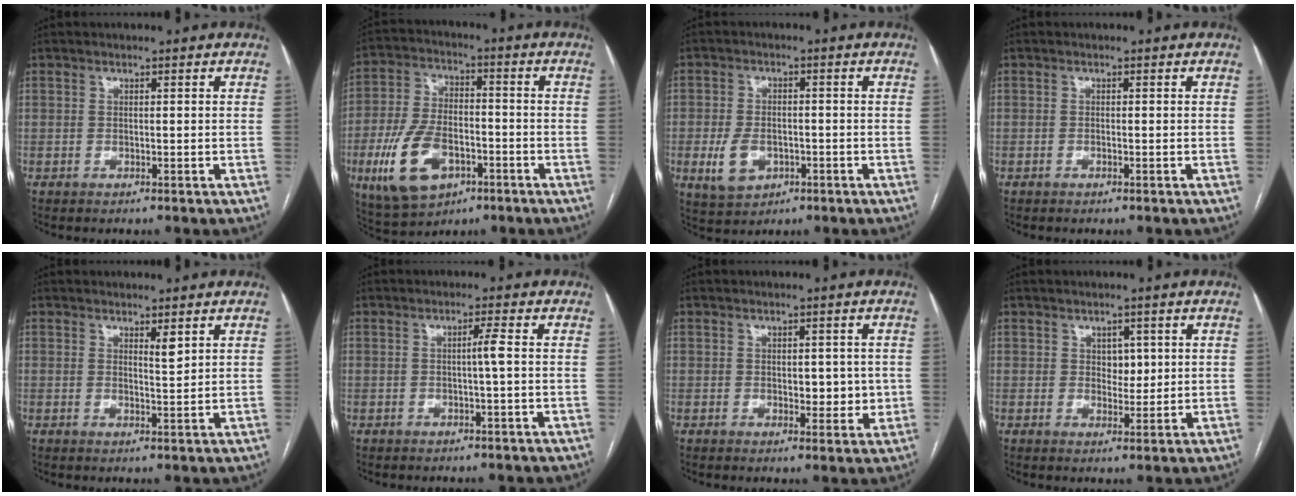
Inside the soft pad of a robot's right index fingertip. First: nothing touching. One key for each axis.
{"total": 13.5, "fx": -5.4, "fy": 7.5, "fz": 9.9, "tx": -0.212, "ty": 0.002, "tz": -0.089}
{"total": 6.0, "fx": -2.0, "fy": 4.2, "fz": 3.9, "tx": -0.079, "ty": 0.001, "tz": -0.024}
{"total": 0.0}
{"total": 2.0, "fx": 1.3, "fy": 0.2, "fz": 1.5, "tx": -0.029, "ty": -0.009, "tz": 0.024}
{"total": 2.0, "fx": -0.1, "fy": -0.5, "fz": 1.9, "tx": -0.033, "ty": 0.000, "tz": -0.001}
{"total": 4.3, "fx": 0.1, "fy": 2.5, "fz": 3.5, "tx": -0.039, "ty": 0.002, "tz": 0.008}
{"total": 2.8, "fx": 0.8, "fy": 1.9, "fz": 1.9, "tx": -0.019, "ty": 0.000, "tz": 0.013}